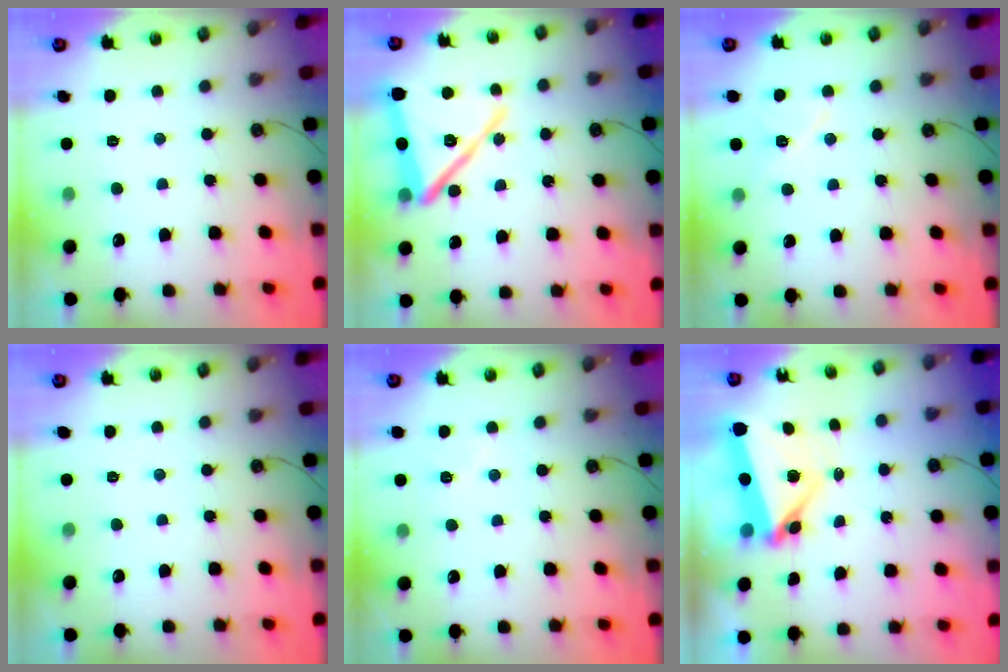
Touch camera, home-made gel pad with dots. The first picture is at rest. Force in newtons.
{"total": 20.2, "press": 19.7, "slide": 4.7}
{"total": 7.7, "press": 7.6, "slide": 1.3}
{"total": 0.0}
{"total": 6.8, "press": 4.3, "slide": 5.2}
{"total": 6.4, "press": 6.3, "slide": 1.1}